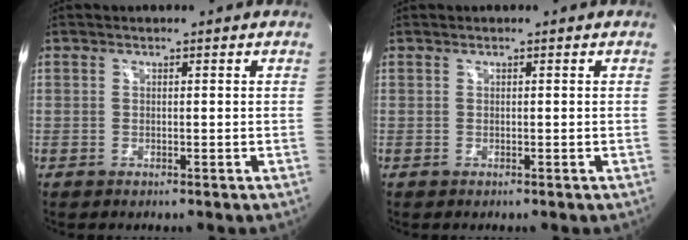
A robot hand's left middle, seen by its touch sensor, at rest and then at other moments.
{"total": 0.0}